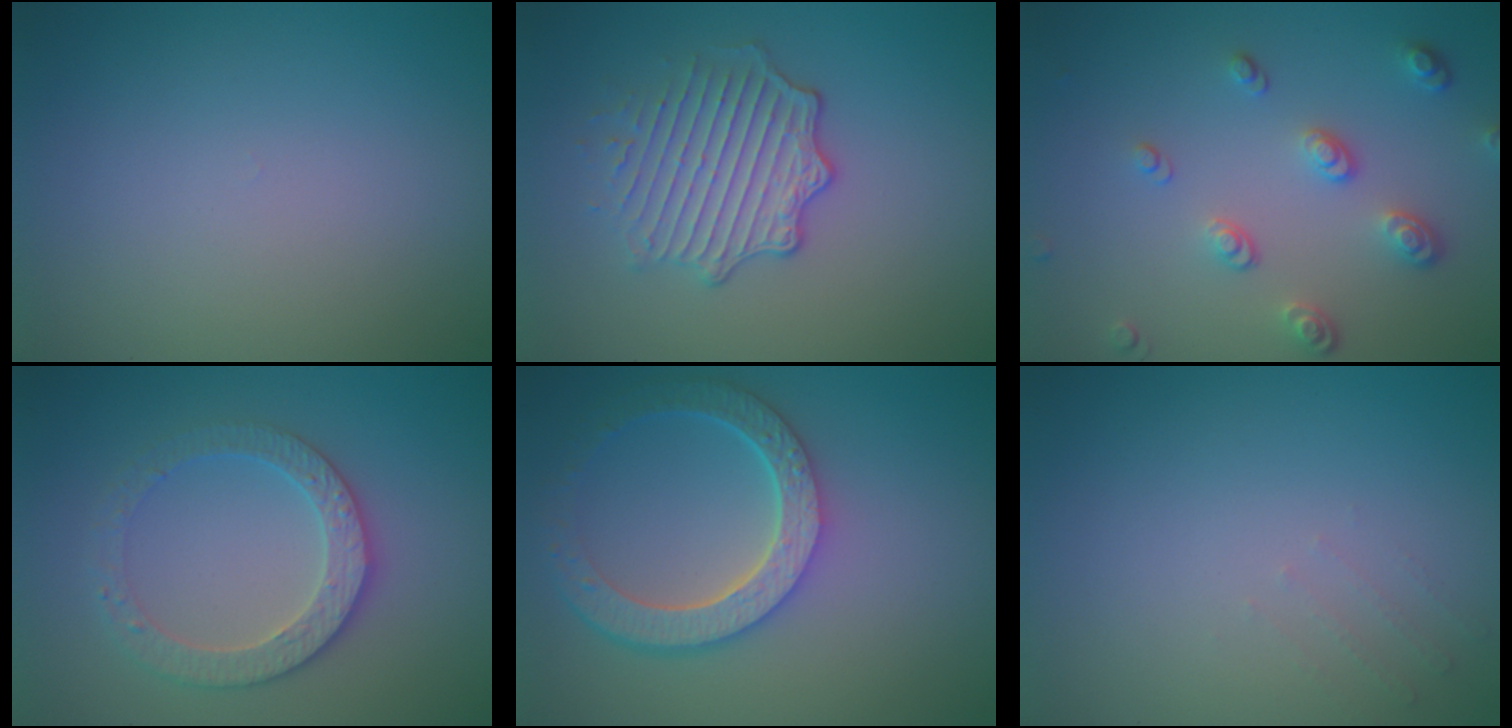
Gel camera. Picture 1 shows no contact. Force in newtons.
{"total": 4.1, "press": 3.4, "slide": 2.3}
{"total": 3.2, "press": 2.6, "slide": 1.9}
{"total": 3.4, "press": 3.2, "slide": 0.8}
{"total": 6.0, "press": 4.6, "slide": 3.9}
{"total": 0.8, "press": 0.8, "slide": 0.2}